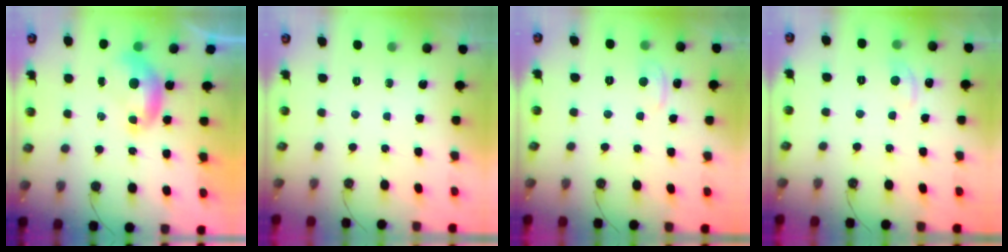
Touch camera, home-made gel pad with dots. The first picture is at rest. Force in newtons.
{"total": 0.0}
{"total": 2.1, "press": 2.0, "slide": 0.5}
{"total": 1.5, "press": 1.2, "slide": 1.0}